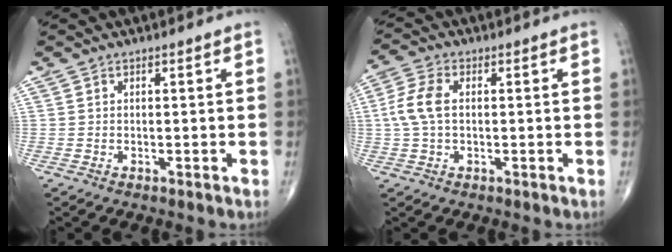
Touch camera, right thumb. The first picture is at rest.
{"total": 6.5, "force": [0.4, 3.8, 5.2], "torque": [-0.127, 0.016, 0.004]}